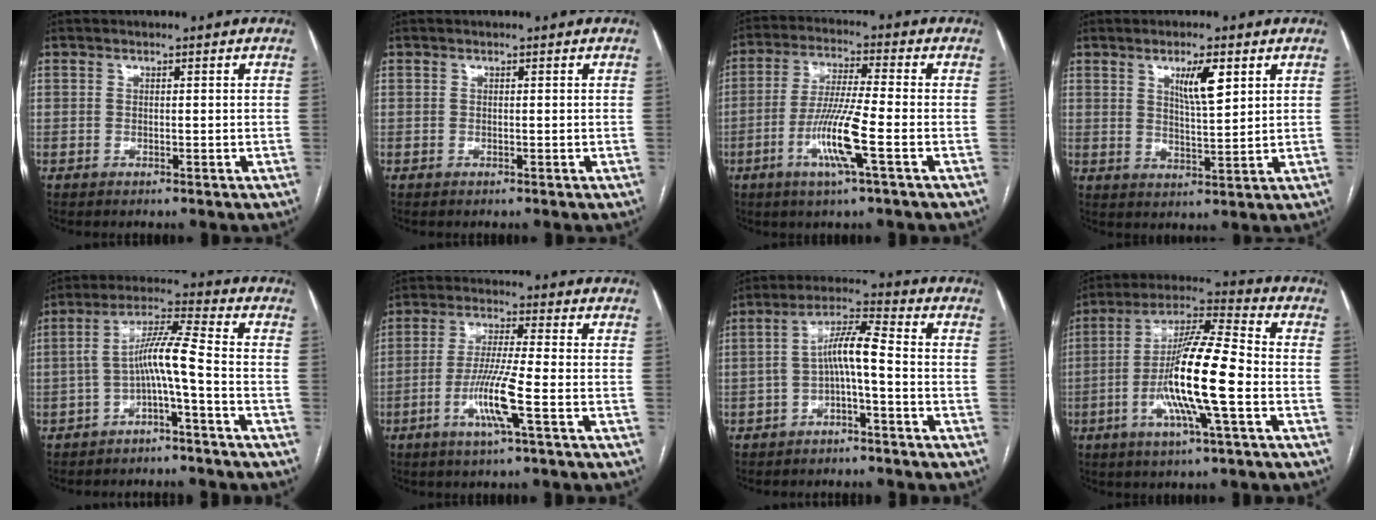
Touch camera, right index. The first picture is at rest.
{"total": 0.0}
{"total": 9.8, "force": [-3.4, -0.3, 9.2], "torque": [-0.183, -0.010, -0.069]}
{"total": 5.9, "force": [2.8, 1.0, 5.1], "torque": [-0.089, -0.003, 0.049]}
{"total": 7.4, "force": [-2.4, -0.1, 7.0], "torque": [-0.129, 0.031, -0.043]}
{"total": 8.3, "force": [-3.0, -0.6, 7.8], "torque": [-0.153, -0.010, -0.061]}
{"total": 6.6, "force": [-1.5, 0.8, 6.4], "torque": [-0.120, 0.029, -0.028]}
{"total": 15.0, "force": [-3.6, 0.7, 14.5], "torque": [-0.274, -0.001, -0.070]}